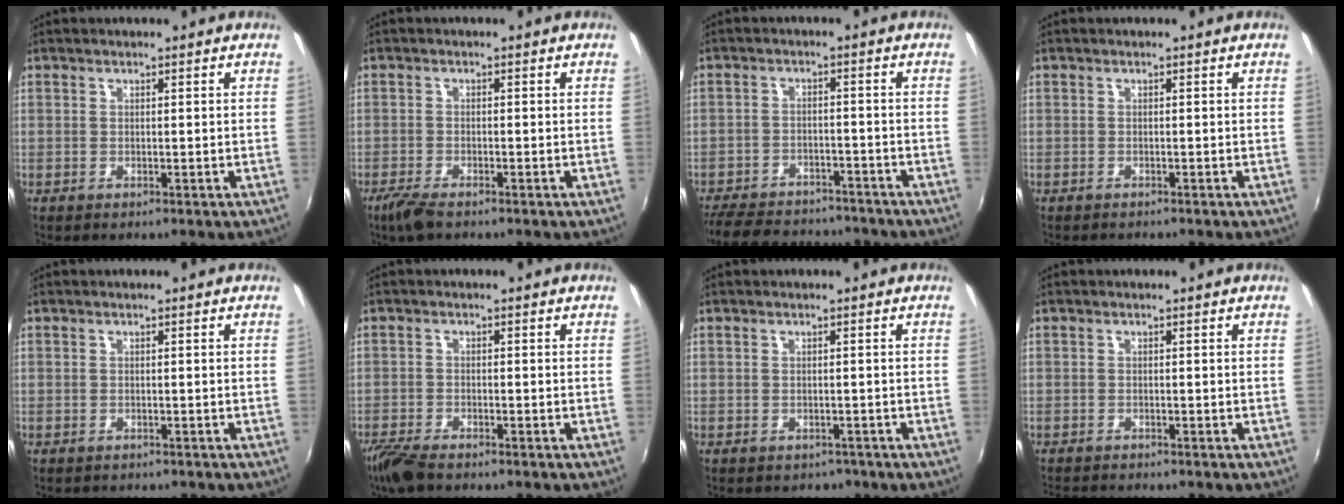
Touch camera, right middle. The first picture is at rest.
{"total": 4.0, "force": [-3.0, 1.1, 2.4], "torque": [-0.065, -0.011, -0.059]}
{"total": 17.2, "force": [-14.6, 6.4, 6.4], "torque": [-0.155, 0.007, -0.208]}
{"total": 1.0, "force": [-1.0, 0.1, 0.1], "torque": [-0.006, -0.006, -0.015]}
{"total": 0.8, "force": [-0.8, 0.3, 0.1], "torque": [-0.006, -0.003, -0.010]}
{"total": 5.8, "force": [-4.7, 1.5, 3.1], "torque": [-0.088, -0.021, -0.093]}
{"total": 2.3, "force": [-1.5, 1.6, 0.4], "torque": [-0.011, -0.006, -0.017]}
{"total": 3.6, "force": [-3.4, 0.3, 1.0], "torque": [-0.031, -0.018, -0.062]}